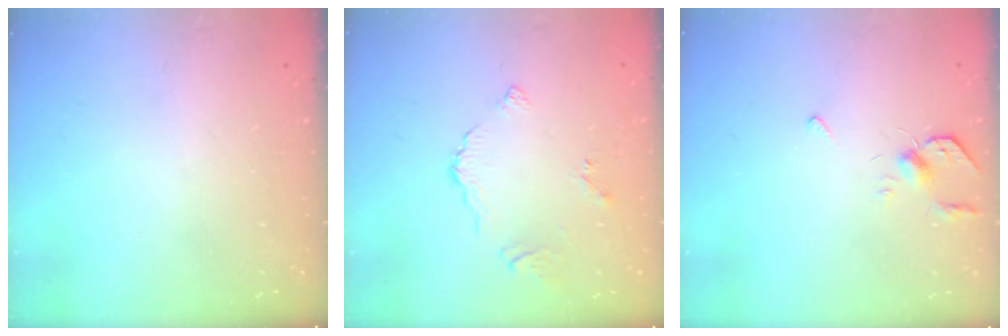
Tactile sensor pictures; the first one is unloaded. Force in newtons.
{"total": 4.3, "press": 4.3, "slide": 0.1}
{"total": 4.1, "press": 4.0, "slide": 0.7}